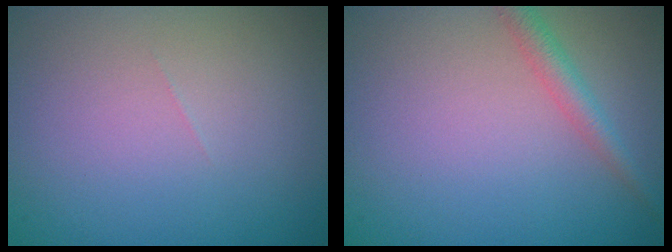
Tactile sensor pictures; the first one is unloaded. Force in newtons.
{"total": 2.1, "press": 2.1, "slide": 0.0}